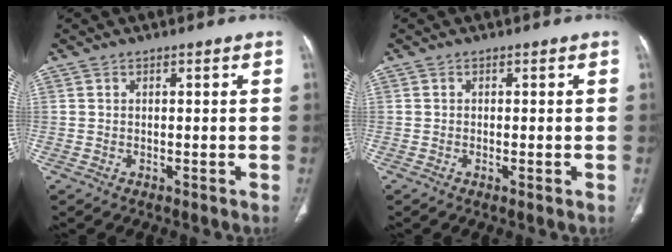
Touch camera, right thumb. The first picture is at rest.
{"total": 1.0, "force": [-0.3, 0.2, 1.0], "torque": [-0.022, -0.003, -0.006]}